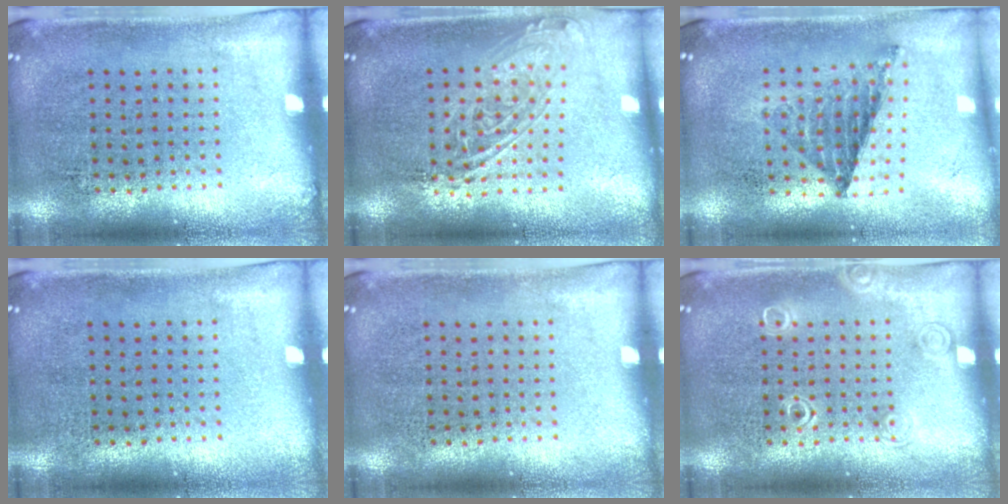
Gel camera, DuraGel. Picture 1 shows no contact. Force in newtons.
{"total": 1.7, "press": 1.4, "slide": 0.9}
{"total": 0.8, "press": 0.8, "slide": 0.0}
{"total": 0.0}
{"total": 0.0}
{"total": 1.2, "press": 1.2, "slide": 0.2}